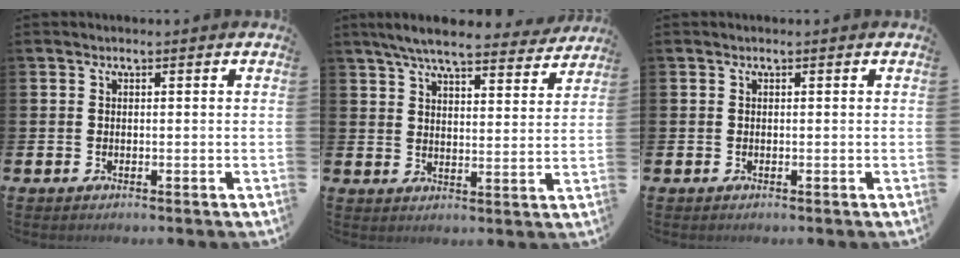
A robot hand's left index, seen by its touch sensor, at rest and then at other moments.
{"total": 6.7, "force": [6.2, 0.9, 2.4], "torque": [-0.059, -0.033, 0.107]}
{"total": 0.0}